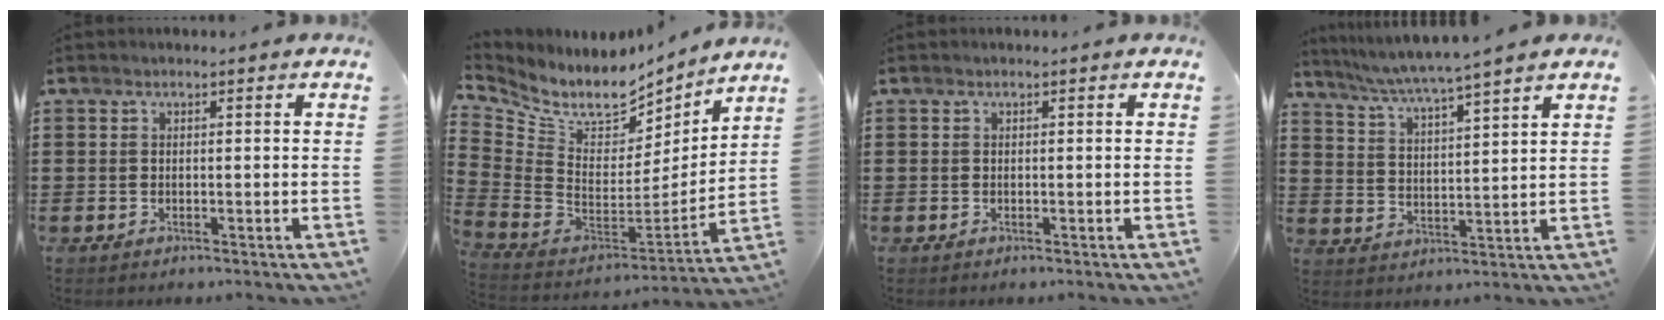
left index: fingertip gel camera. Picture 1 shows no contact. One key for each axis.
{"total": 8.5, "fx": 6.6, "fy": 3.9, "fz": 3.7, "tx": -0.093, "ty": -0.060, "tz": 0.114}
{"total": 0.0}
{"total": 4.6, "fx": 4.2, "fy": -0.9, "fz": 1.6, "tx": -0.050, "ty": -0.030, "tz": 0.068}